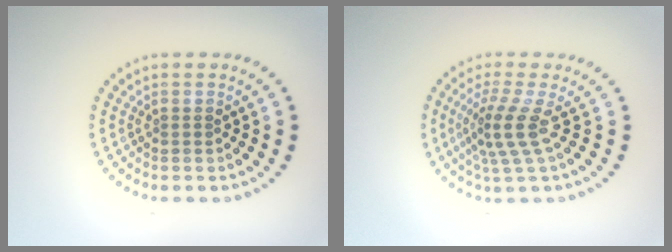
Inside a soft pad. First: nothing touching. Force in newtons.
{"total": 3.5, "press": 2.5, "slide": 2.5}